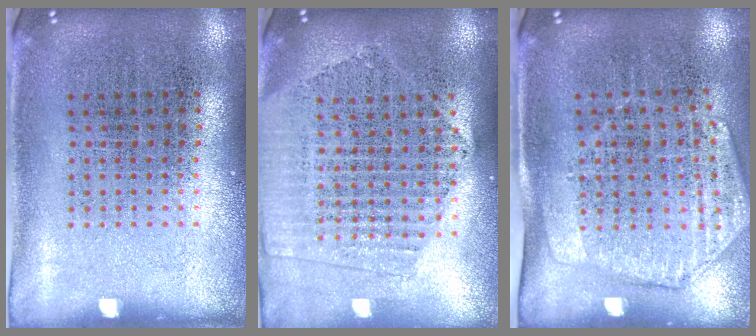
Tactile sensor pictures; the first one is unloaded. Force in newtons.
{"total": 2.0, "press": 1.8, "slide": 0.9}
{"total": 1.8, "press": 1.5, "slide": 1.0}